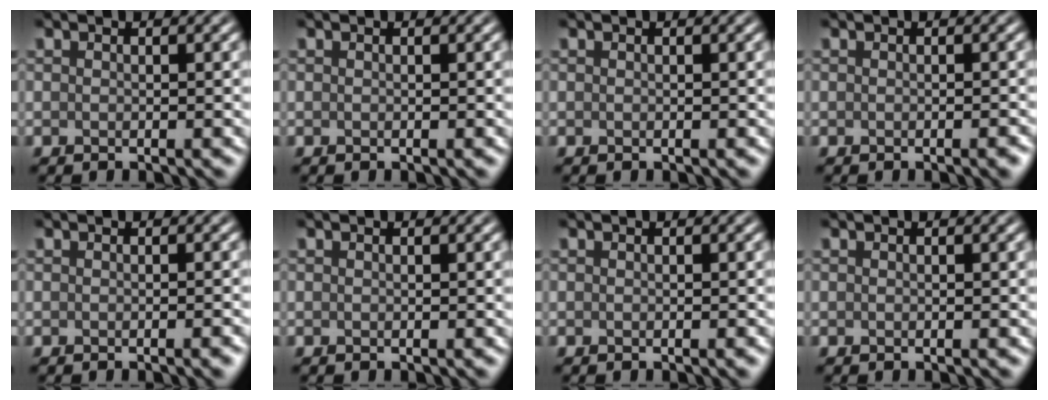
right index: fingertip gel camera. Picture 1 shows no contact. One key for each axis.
{"total": 0.0}
{"total": 0.0}
{"total": 1.1, "fx": -0.5, "fy": 0.2, "fz": 0.9, "tx": -0.009, "ty": 0.000, "tz": -0.007}
{"total": 1.5, "fx": -0.6, "fy": 0.4, "fz": 1.4, "tx": -0.010, "ty": 0.000, "tz": -0.008}
{"total": 0.0}
{"total": 0.6, "fx": -0.2, "fy": 0.1, "fz": 0.5, "tx": -0.003, "ty": 0.001, "tz": -0.004}
{"total": 0.0}